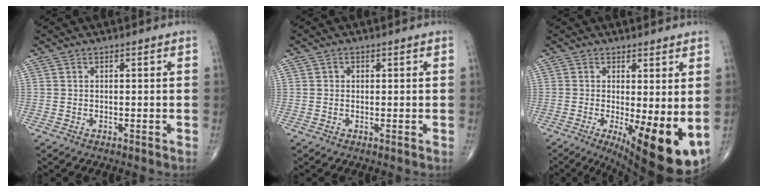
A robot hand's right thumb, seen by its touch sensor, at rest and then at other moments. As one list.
[{"total": 0.8, "force": [0.1, 0.7, 0.2], "torque": [0.001, 0.001, 0.000]}, {"total": 14.3, "force": [-2.6, 4.6, 13.3], "torque": [-0.175, -0.029, -0.021]}]